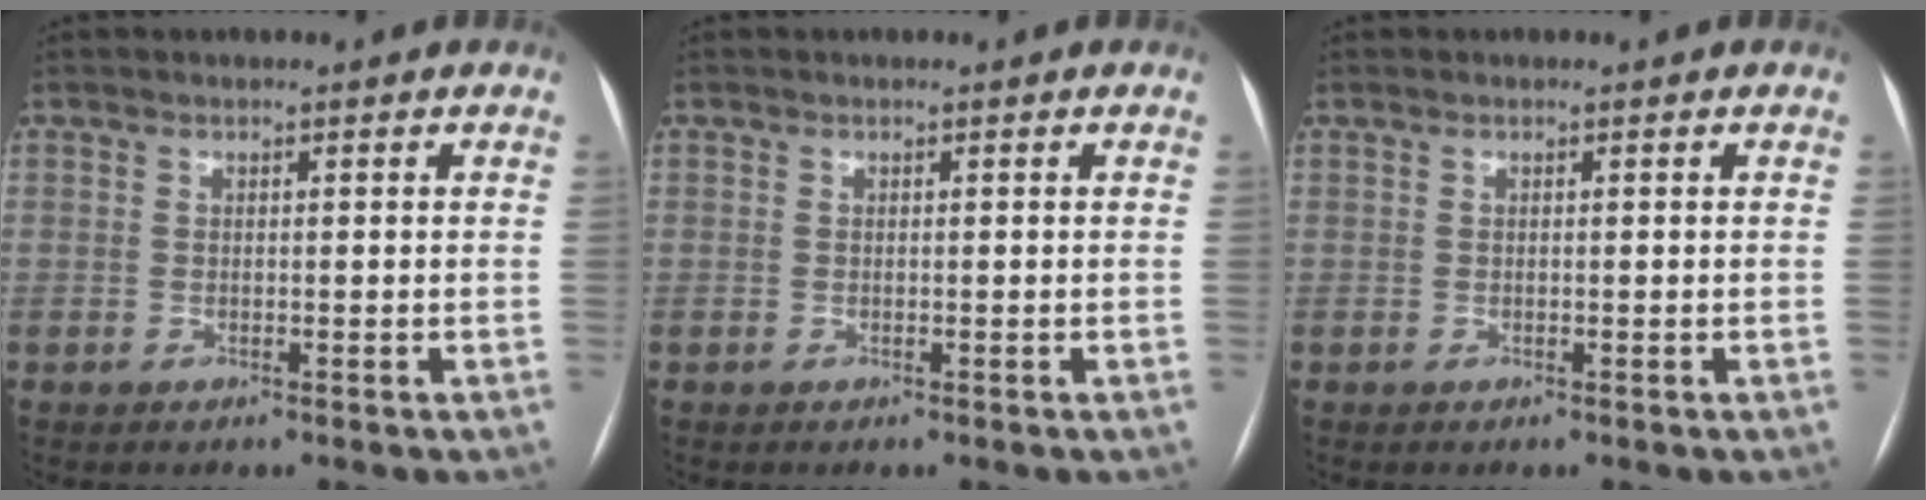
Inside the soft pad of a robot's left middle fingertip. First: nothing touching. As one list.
[{"total": 0.0}, {"total": 0.0}]